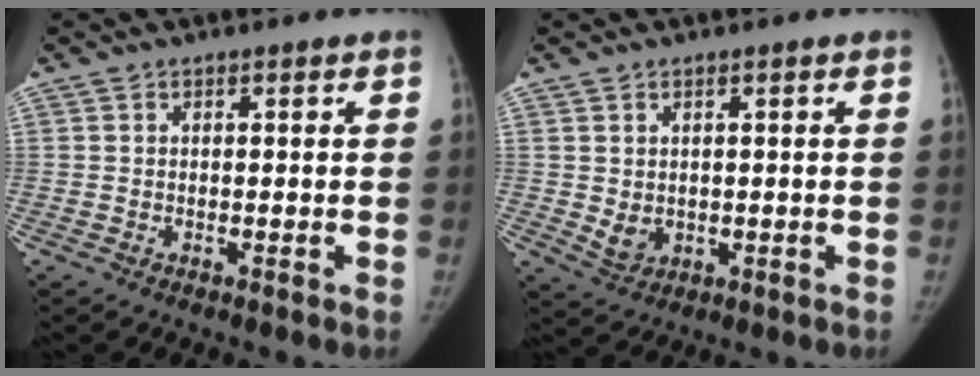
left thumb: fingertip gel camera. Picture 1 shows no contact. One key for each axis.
{"total": 3.4, "fx": 0.2, "fy": 2.7, "fz": 2.1, "tx": -0.025, "ty": -0.009, "tz": 0.016}